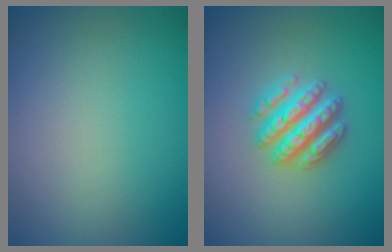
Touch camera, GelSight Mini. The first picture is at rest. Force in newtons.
{"total": 4.8, "press": 4.7, "slide": 0.8}